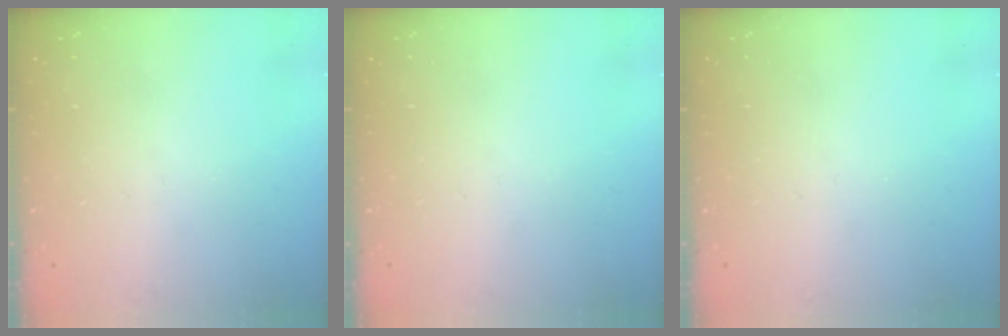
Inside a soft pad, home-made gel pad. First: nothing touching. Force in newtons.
{"total": 0.0}
{"total": 0.0}